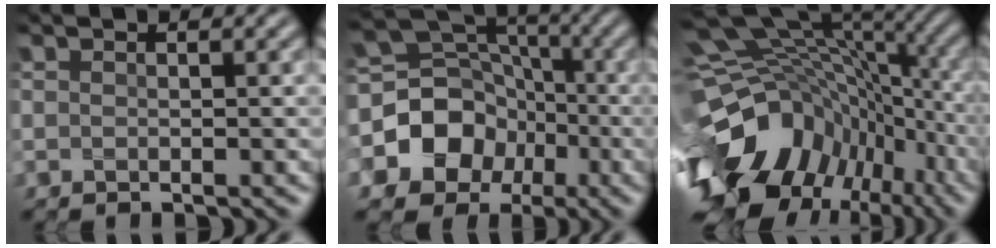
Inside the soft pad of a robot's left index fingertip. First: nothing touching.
{"total": 9.4, "force": [-2.3, 7.9, 4.4], "torque": [-0.084, 0.004, -0.059]}
{"total": 16.7, "force": [-5.5, 10.9, 11.5], "torque": [-0.242, -0.006, -0.076]}